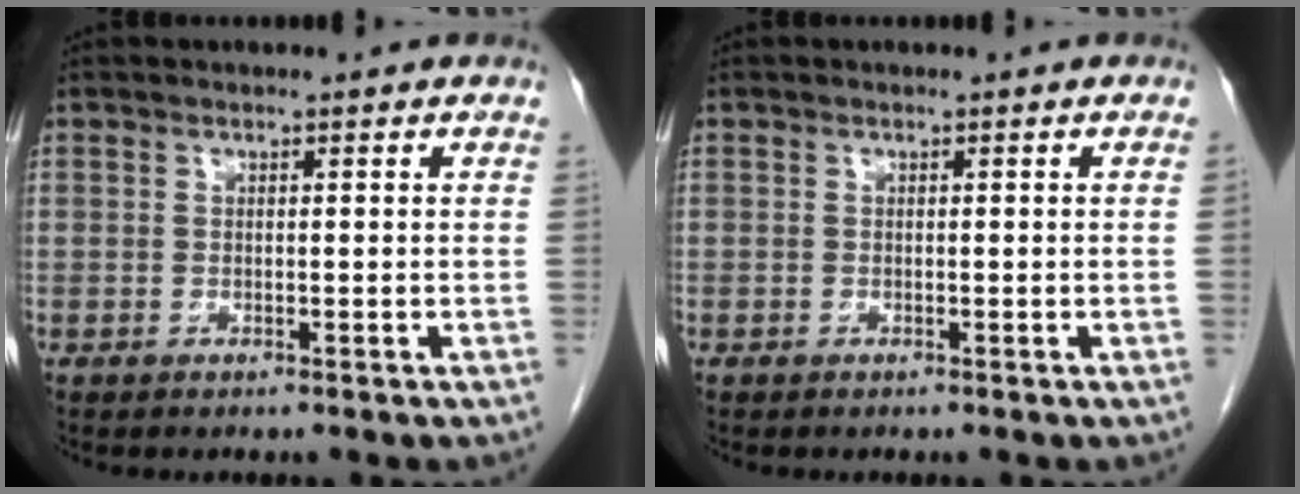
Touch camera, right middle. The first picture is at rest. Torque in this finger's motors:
{"motor_torque": [0.51, -0.71, -0.07, -0.21]}